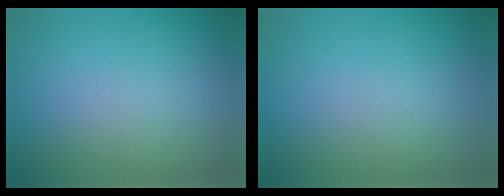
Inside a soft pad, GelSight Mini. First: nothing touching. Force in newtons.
{"total": 0.0}